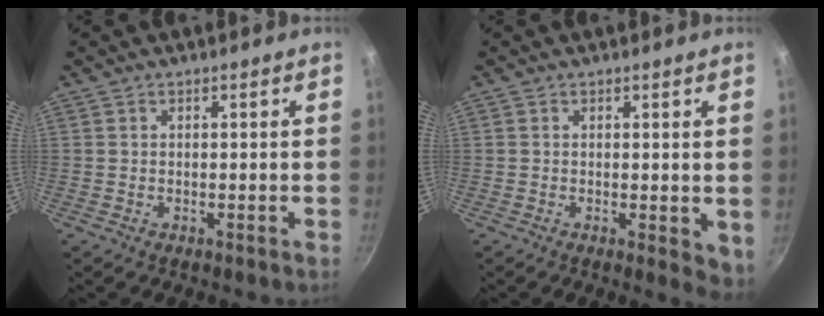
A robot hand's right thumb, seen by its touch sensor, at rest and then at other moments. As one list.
[{"total": 4.0, "force": [0.0, 1.8, 3.5], "torque": [-0.039, -0.011, 0.000]}]